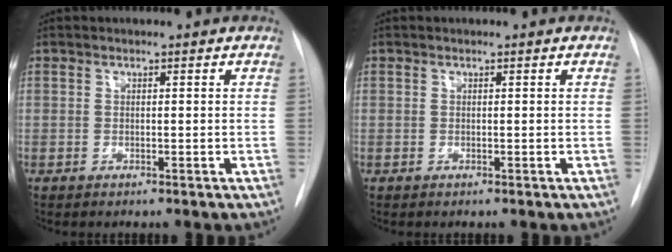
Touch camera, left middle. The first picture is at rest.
{"total": 0.0}